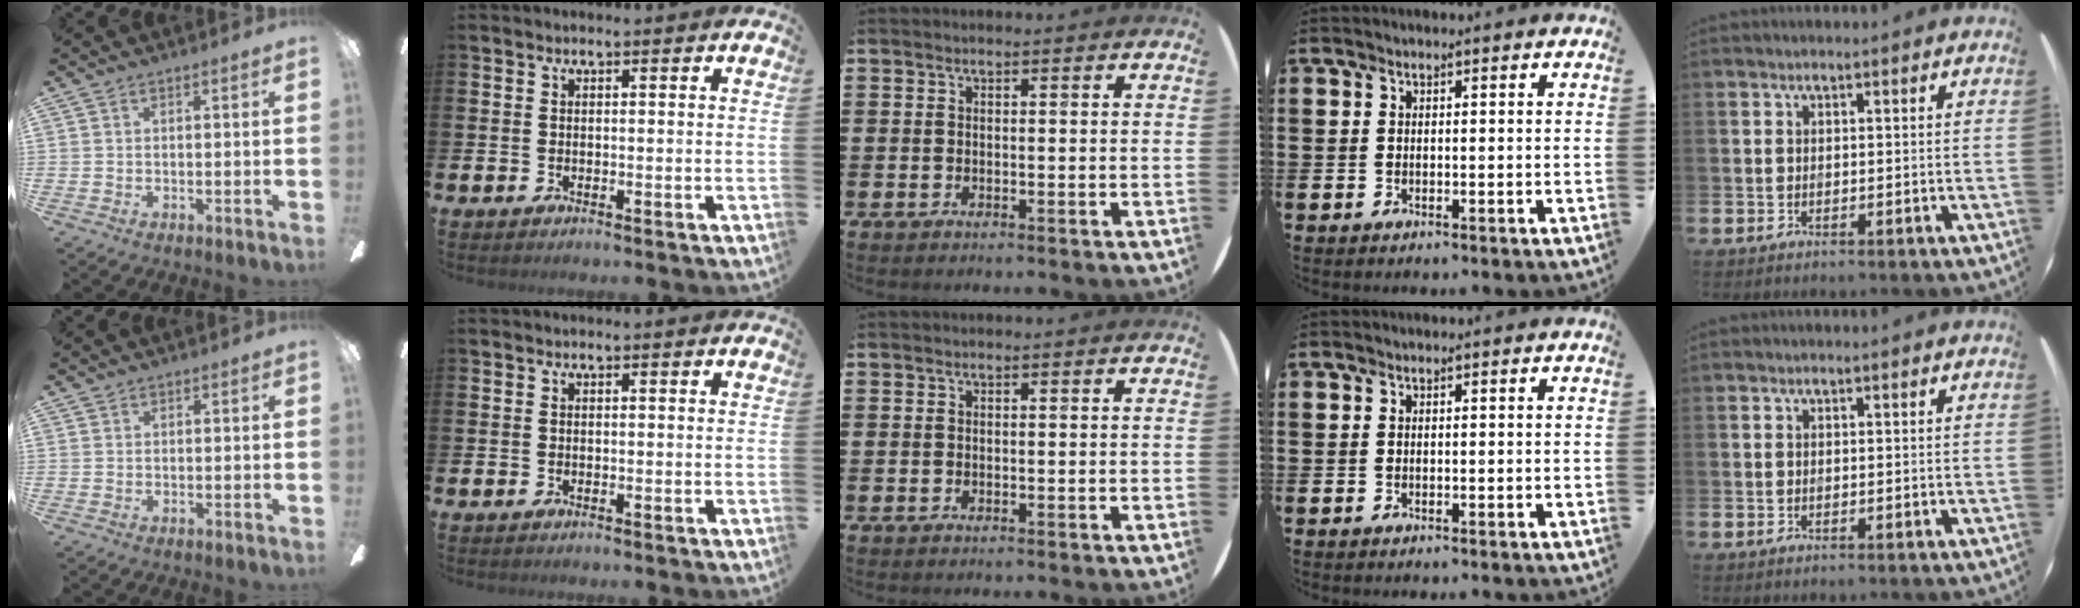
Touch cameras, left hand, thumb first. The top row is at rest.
{"thumb": {"total": 0.5, "force": [0.4, 0.3, -0.1], "torque": [0.002, 0.002, 0.007]}}